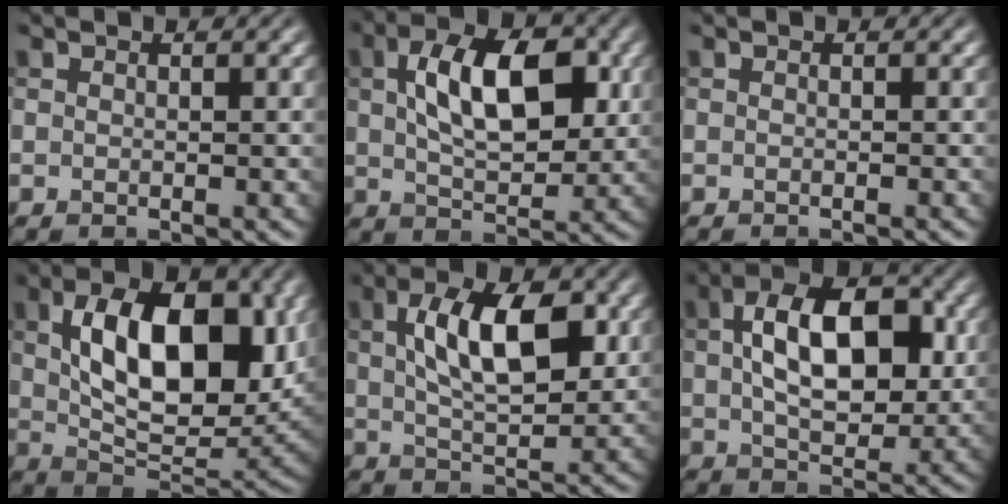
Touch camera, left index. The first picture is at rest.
{"total": 8.8, "force": [1.9, 4.4, 7.3], "torque": [-0.118, 0.012, 0.029]}
{"total": 0.6, "force": [-0.5, 0.0, 0.3], "torque": [-0.002, 0.001, -0.009]}
{"total": 11.4, "force": [2.5, 6.1, 9.4], "torque": [-0.147, -0.001, 0.045]}
{"total": 8.3, "force": [2.0, 3.6, 7.2], "torque": [-0.120, 0.010, 0.032]}
{"total": 9.4, "force": [1.5, 5.1, 7.7], "torque": [-0.126, 0.013, 0.021]}